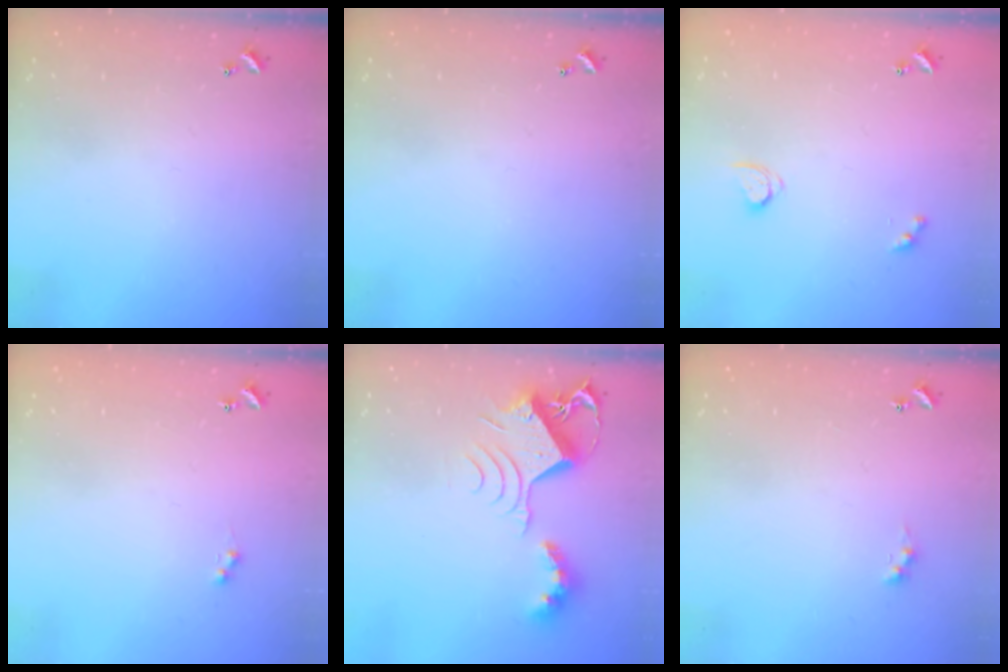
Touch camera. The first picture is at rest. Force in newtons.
{"total": 0.0}
{"total": 2.8, "press": 2.8, "slide": 0.3}
{"total": 1.0, "press": 0.9, "slide": 0.4}
{"total": 11.6, "press": 11.6, "slide": 1.2}
{"total": 0.8, "press": 0.7, "slide": 0.4}